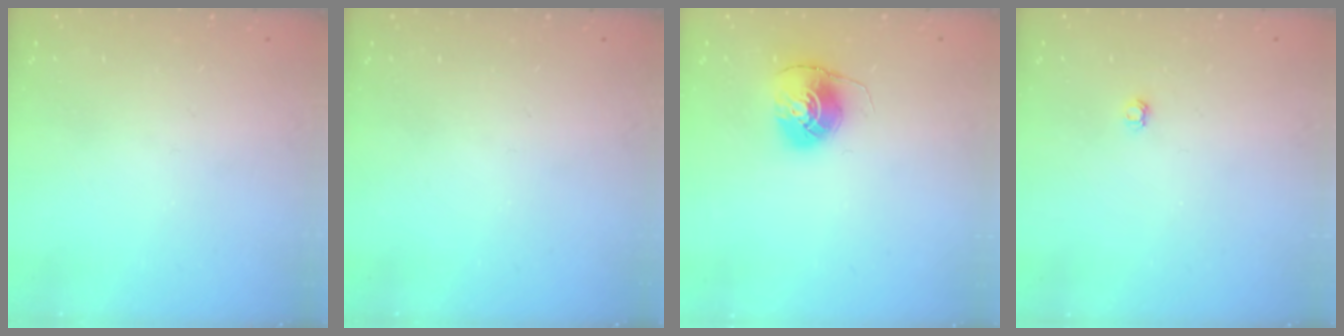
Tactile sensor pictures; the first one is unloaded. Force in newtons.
{"total": 0.0}
{"total": 7.9, "press": 7.9, "slide": 0.1}
{"total": 3.0, "press": 3.0, "slide": 0.4}